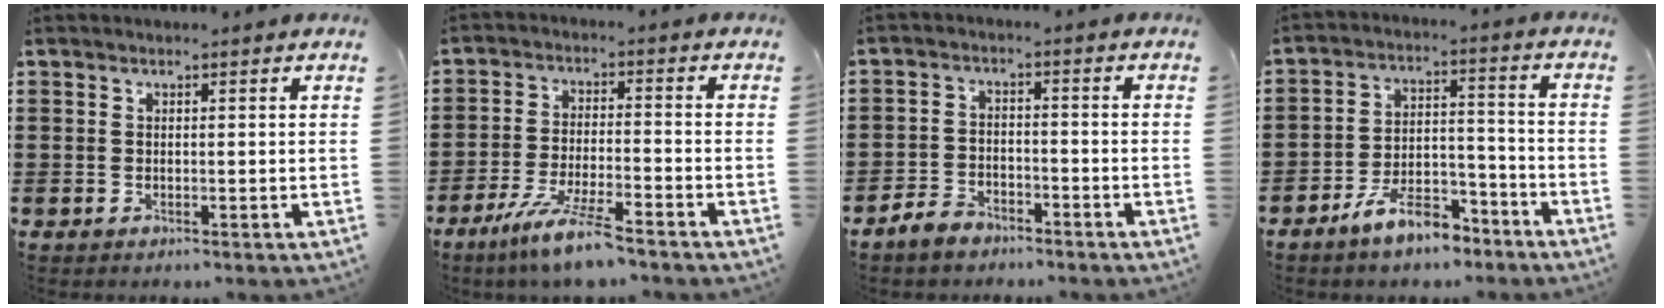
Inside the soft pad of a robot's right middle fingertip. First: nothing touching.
{"total": 7.5, "force": [-6.0, 0.3, 4.5], "torque": [-0.095, -0.013, -0.113]}
{"total": 3.4, "force": [-3.1, 1.2, 0.9], "torque": [-0.032, 0.005, -0.067]}
{"total": 8.2, "force": [-6.6, 2.7, 4.1], "torque": [-0.078, 0.016, -0.125]}